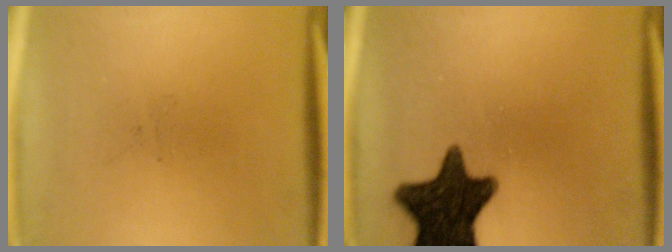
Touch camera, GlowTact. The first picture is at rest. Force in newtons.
{"total": 14.8}